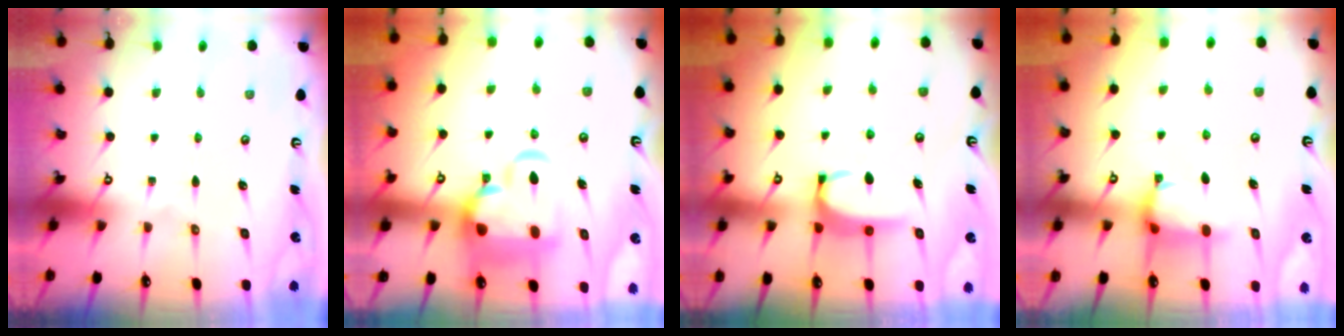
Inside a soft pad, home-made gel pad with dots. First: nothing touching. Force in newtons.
{"total": 7.9, "press": 7.7, "slide": 1.9}
{"total": 2.8, "press": 2.8, "slide": 0.5}
{"total": 1.3, "press": 1.2, "slide": 0.3}